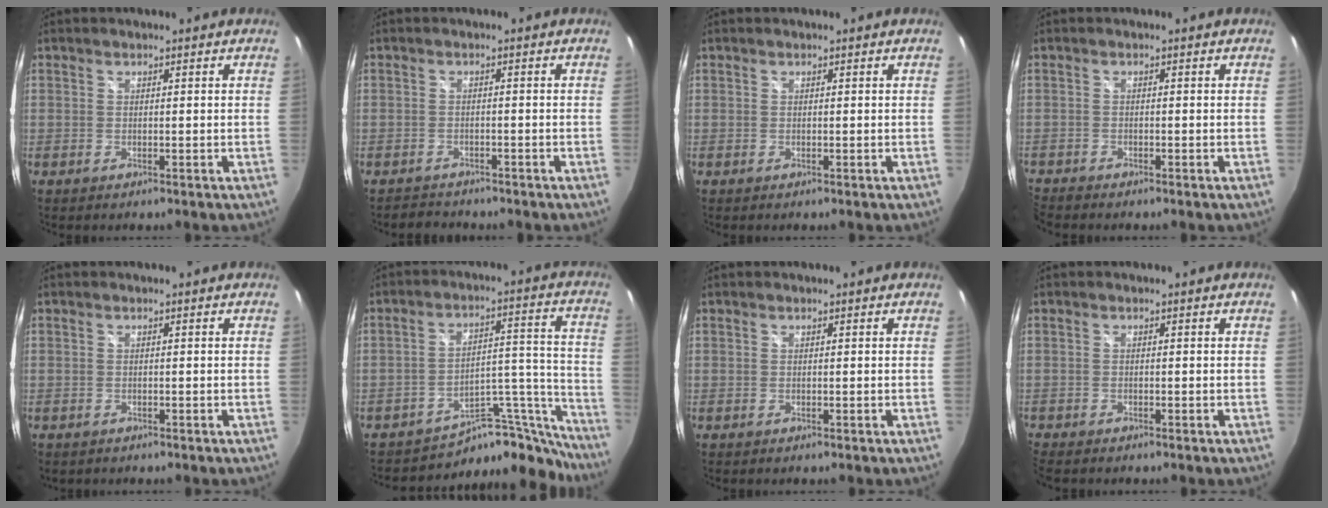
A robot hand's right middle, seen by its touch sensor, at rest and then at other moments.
{"total": 2.8, "force": [-2.6, 0.9, 0.0], "torque": [-0.009, 0.002, -0.046]}
{"total": 0.0}
{"total": 2.3, "force": [-2.3, 0.2, 0.1], "torque": [-0.012, -0.014, -0.051]}
{"total": 0.7, "force": [-0.5, 0.5, 0.1], "torque": [-0.005, -0.003, -0.007]}
{"total": 17.3, "force": [-15.8, 5.5, 4.4], "torque": [-0.045, 0.056, -0.224]}
{"total": 0.0}
{"total": 2.0, "force": [-1.9, 0.4, 0.5], "torque": [-0.017, -0.013, -0.040]}